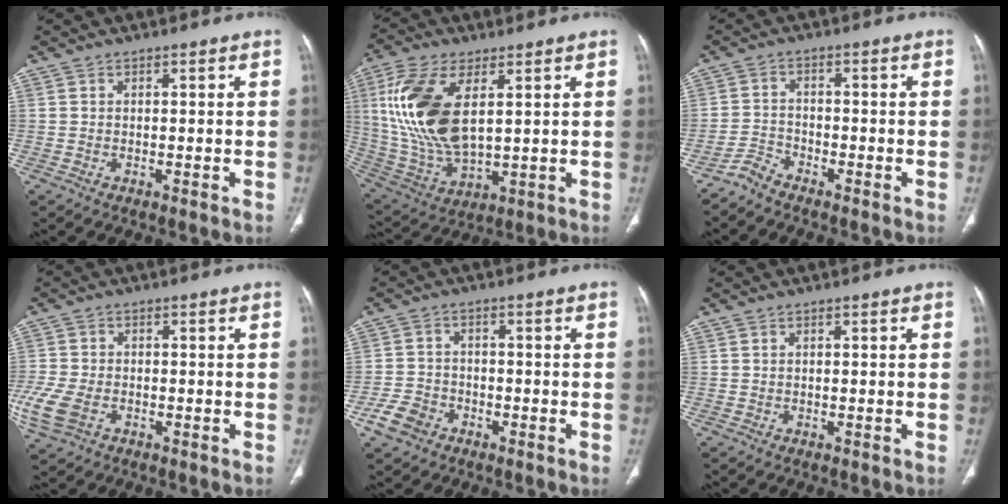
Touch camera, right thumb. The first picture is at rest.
{"total": 18.2, "force": [4.5, 9.0, 15.1], "torque": [-0.322, -0.017, 0.098]}
{"total": 2.9, "force": [-2.9, 0.4, 0.2], "torque": [-0.006, 0.002, -0.064]}
{"total": 8.4, "force": [-3.1, 5.3, 5.7], "torque": [-0.149, -0.001, -0.057]}
{"total": 5.5, "force": [-3.1, 3.9, 2.2], "torque": [-0.038, 0.018, -0.054]}
{"total": 0.0}